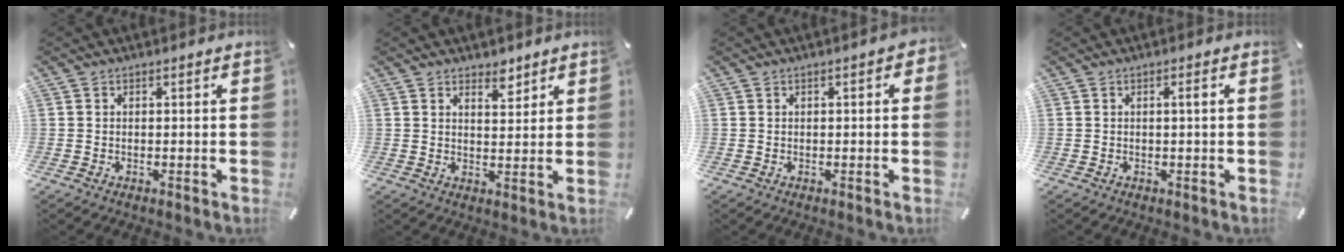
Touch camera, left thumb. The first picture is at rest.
{"total": 3.9, "force": [3.2, 2.0, 1.0], "torque": [0.005, -0.023, 0.054]}
{"total": 1.7, "force": [0.0, 0.9, 1.4], "torque": [-0.017, 0.003, -0.003]}
{"total": 1.6, "force": [0.2, 0.2, 1.5], "torque": [-0.029, 0.001, 0.001]}